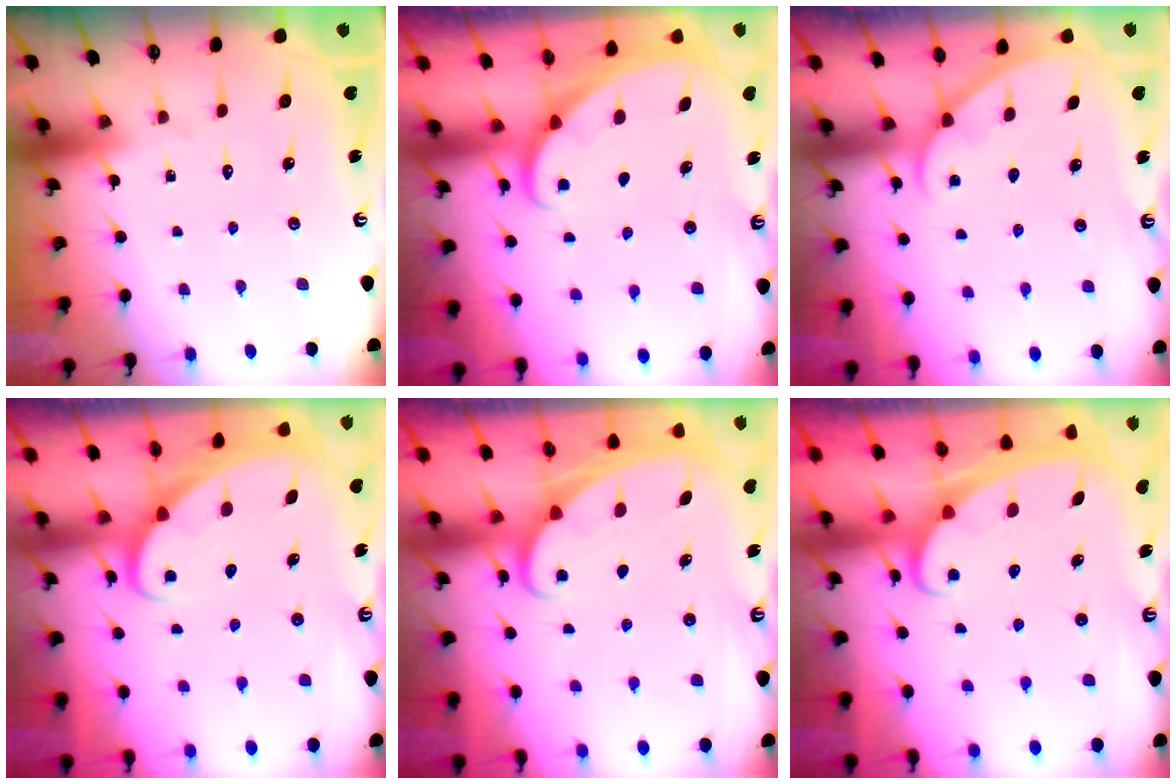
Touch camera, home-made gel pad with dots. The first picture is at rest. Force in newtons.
{"total": 1.6, "press": 1.5, "slide": 0.1}
{"total": 2.4, "press": 2.4, "slide": 0.3}
{"total": 2.3, "press": 2.3, "slide": 0.3}
{"total": 2.2, "press": 2.2, "slide": 0.3}
{"total": 2.4, "press": 2.4, "slide": 0.3}